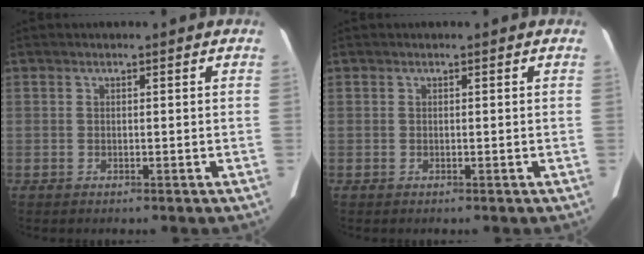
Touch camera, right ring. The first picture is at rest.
{"total": 0.0}